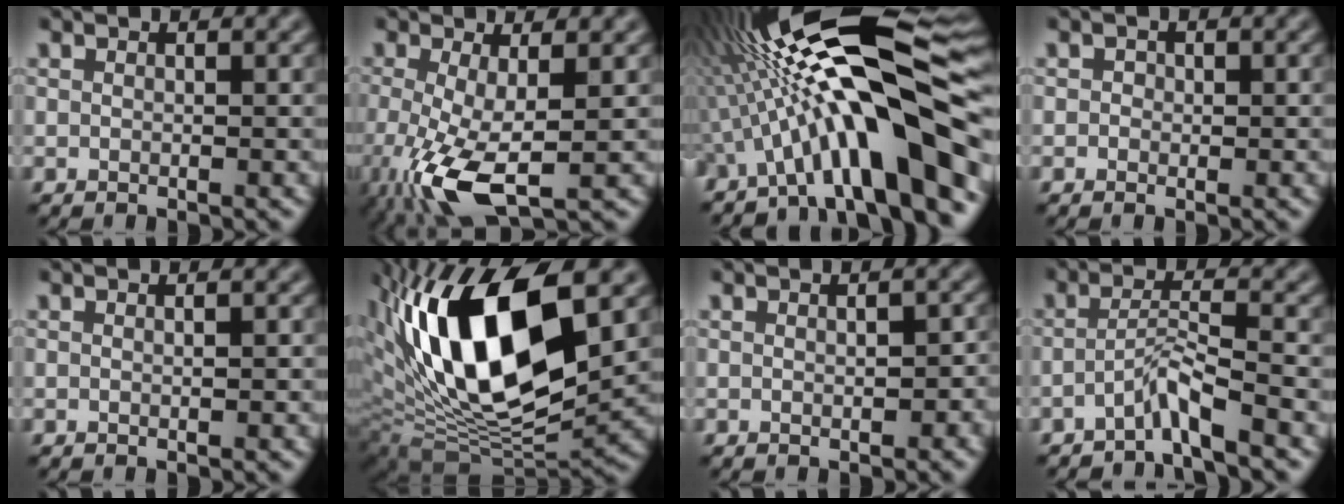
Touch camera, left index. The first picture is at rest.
{"total": 6.7, "force": [-2.1, 2.0, 6.0], "torque": [-0.139, -0.013, -0.042]}
{"total": 15.6, "force": [-3.2, 2.9, 15.0], "torque": [-0.211, 0.038, -0.049]}
{"total": 0.6, "force": [0.2, 0.5, 0.2], "torque": [-0.003, -0.007, 0.000]}
{"total": 0.7, "force": [0.2, -0.1, 0.6], "torque": [-0.012, -0.001, 0.003]}
{"total": 15.1, "force": [4.1, 6.6, 13.0], "torque": [-0.218, 0.003, 0.071]}
{"total": 1.9, "force": [0.1, 0.7, 1.7], "torque": [-0.026, -0.003, 0.006]}
{"total": 2.7, "force": [-2.1, -0.3, 1.7], "torque": [-0.036, 0.011, -0.048]}